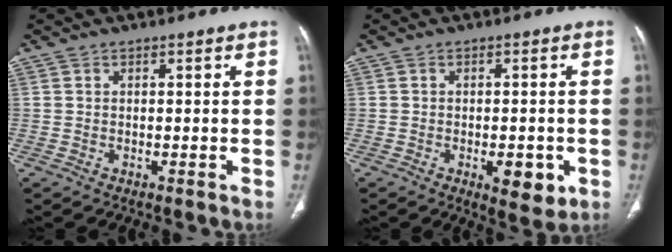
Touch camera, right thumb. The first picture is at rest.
{"total": 6.6, "force": [-2.1, 2.9, 5.5], "torque": [-0.061, -0.003, -0.021]}